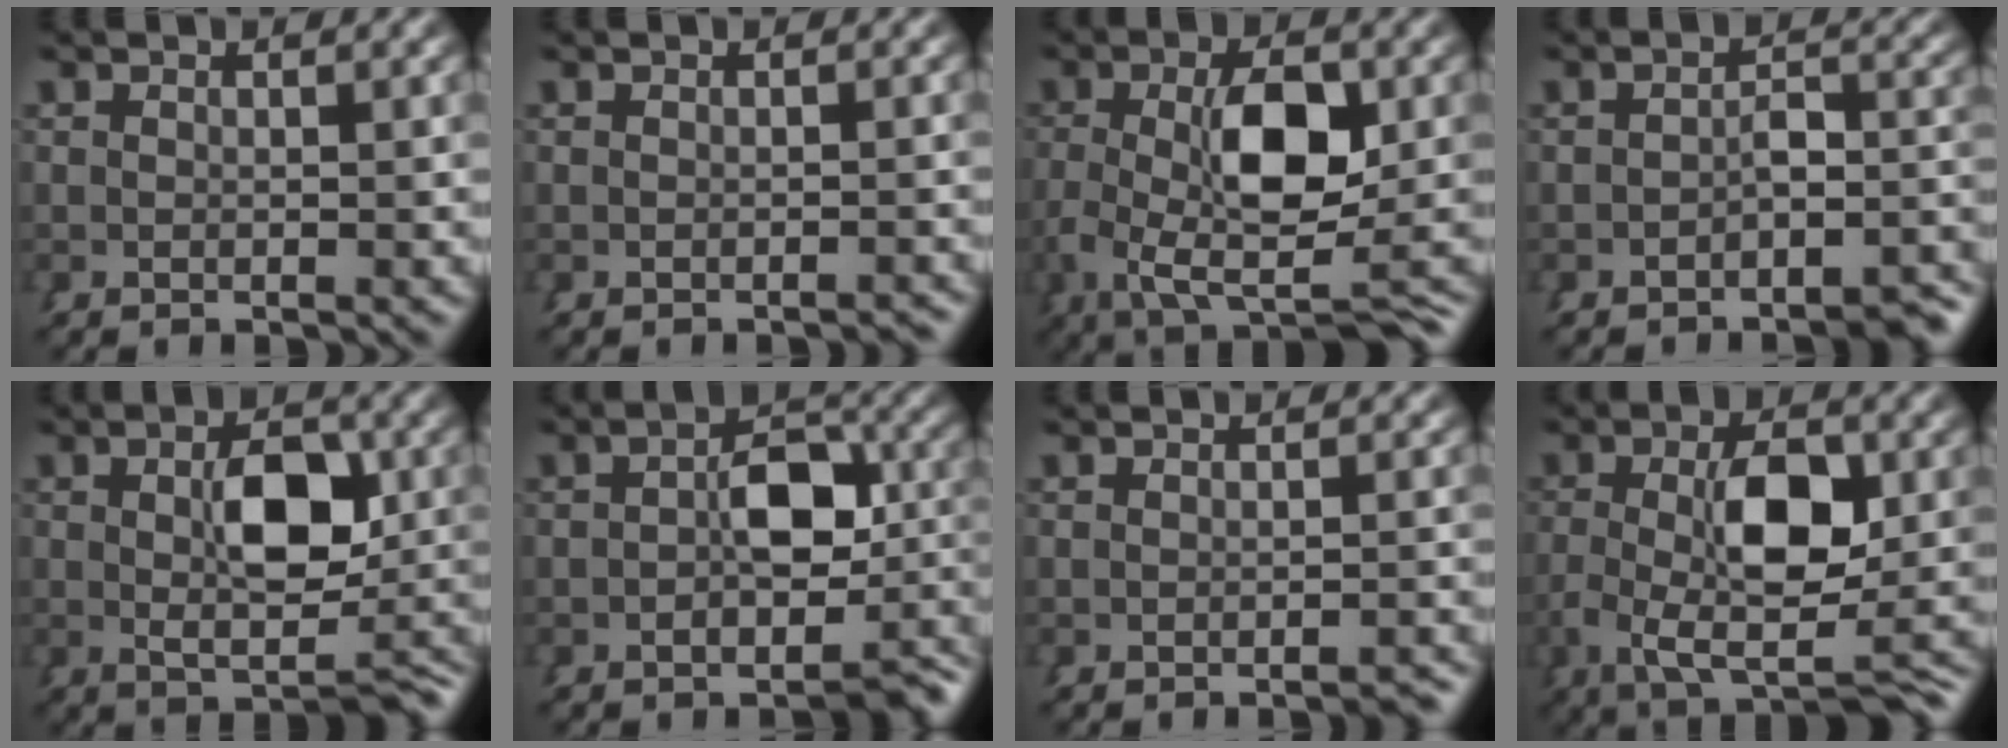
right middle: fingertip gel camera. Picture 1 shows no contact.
{"total": 1.0, "force": [-1.0, 0.3, 0.1], "torque": [-0.001, 0.001, -0.016]}
{"total": 10.9, "force": [-1.3, 5.1, 9.5], "torque": [-0.169, -0.025, -0.003]}
{"total": 4.4, "force": [-3.6, 1.3, 2.2], "torque": [-0.020, -0.005, -0.056]}
{"total": 6.4, "force": [-0.4, 2.5, 5.8], "torque": [-0.075, -0.013, 0.006]}
{"total": 6.0, "force": [-2.4, 3.2, 4.5], "torque": [-0.059, -0.008, -0.031]}
{"total": 1.6, "force": [-1.5, 0.5, 0.6], "torque": [-0.002, 0.005, -0.026]}
{"total": 9.9, "force": [-1.4, 4.3, 8.8], "torque": [-0.151, -0.024, -0.007]}